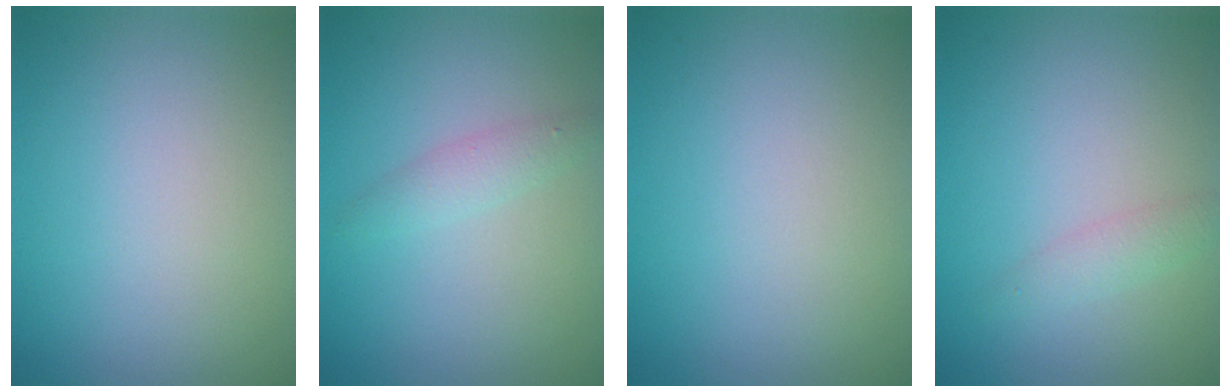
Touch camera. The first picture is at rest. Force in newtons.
{"total": 1.6, "press": 1.6, "slide": 0.1}
{"total": 0.0}
{"total": 1.4, "press": 1.4, "slide": 0.1}